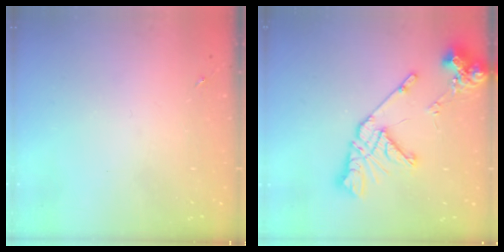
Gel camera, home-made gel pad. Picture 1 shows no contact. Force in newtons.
{"total": 16.1, "press": 16.0, "slide": 2.0}